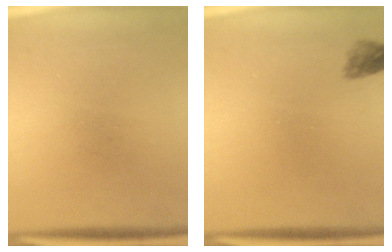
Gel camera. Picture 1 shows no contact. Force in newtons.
{"total": 1.7}